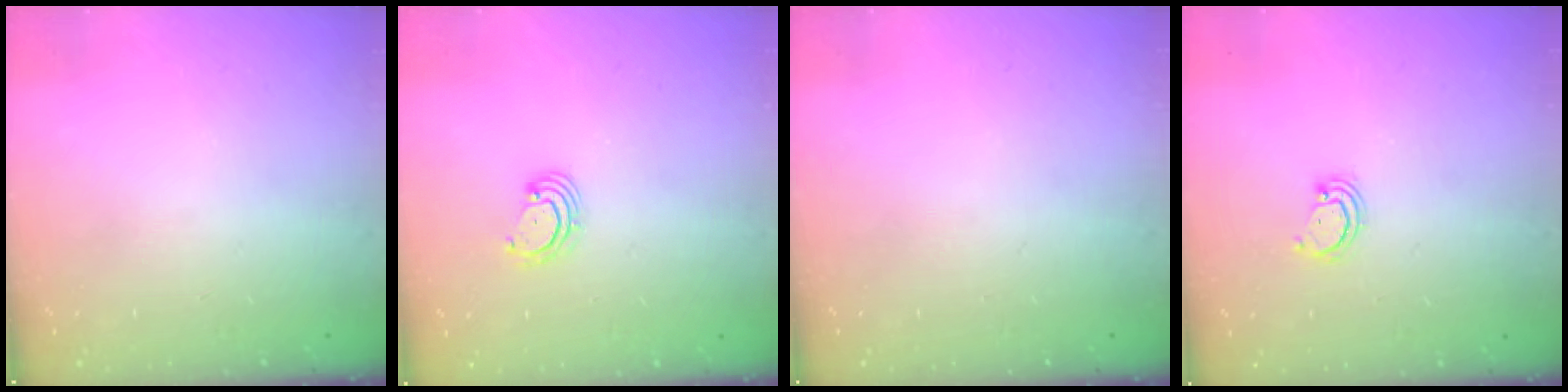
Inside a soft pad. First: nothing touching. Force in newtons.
{"total": 3.2, "press": 3.2, "slide": 0.5}
{"total": 0.0}
{"total": 2.6, "press": 2.6, "slide": 0.3}